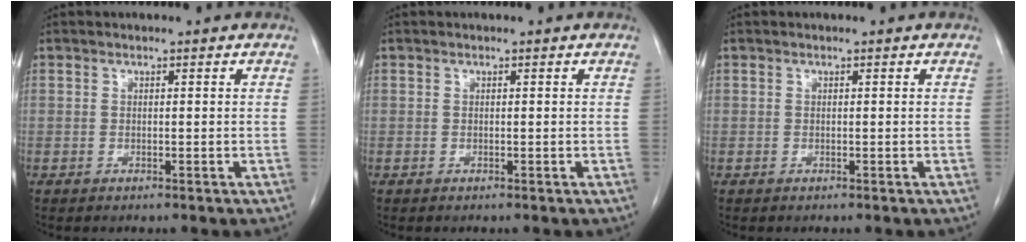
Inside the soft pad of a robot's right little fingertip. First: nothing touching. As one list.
[{"total": 0.0}, {"total": 0.0}]